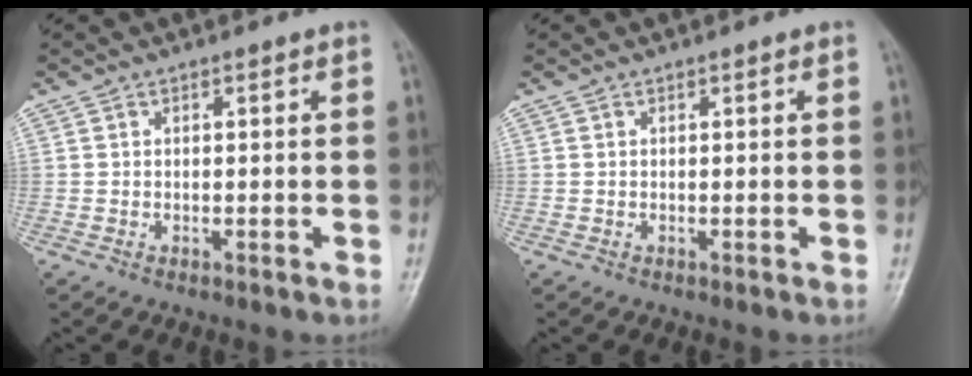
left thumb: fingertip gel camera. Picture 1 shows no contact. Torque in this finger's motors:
{"motor_torque": [0.00, 0.00, 0.00, 0.00, 0.00]}